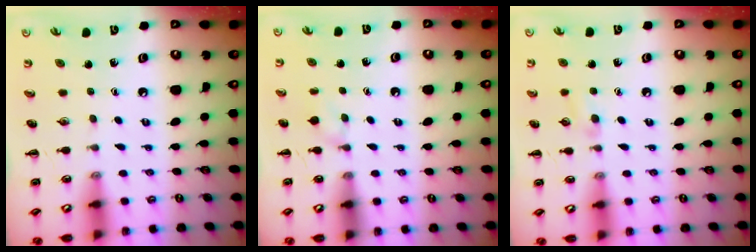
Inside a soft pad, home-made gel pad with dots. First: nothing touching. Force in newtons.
{"total": 5.4, "press": 5.1, "slide": 2.0}
{"total": 6.2, "press": 5.9, "slide": 2.0}